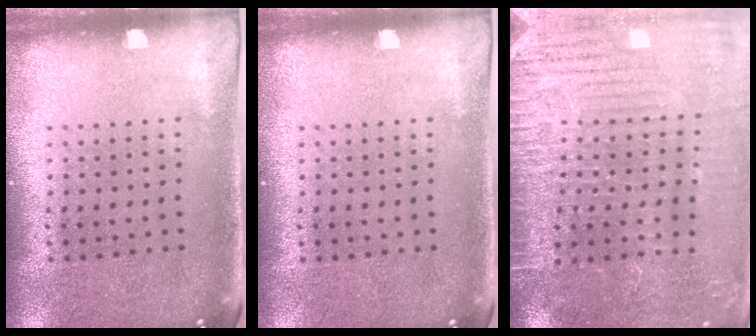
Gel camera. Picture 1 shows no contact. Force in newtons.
{"total": 0.0}
{"total": 3.3, "press": 3.3, "slide": 0.1}